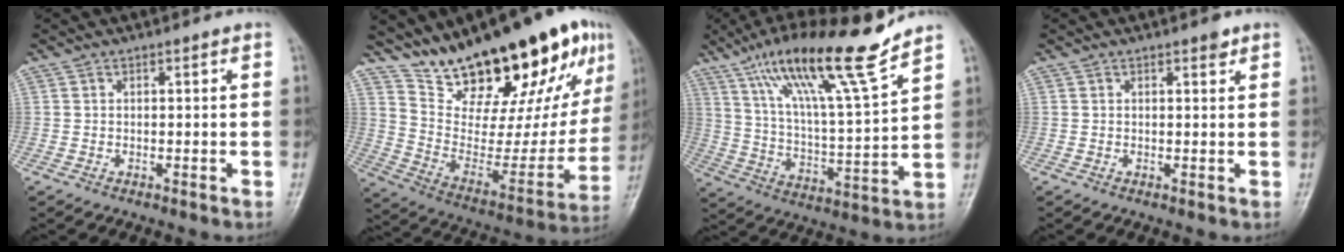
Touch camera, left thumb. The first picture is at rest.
{"total": 29.1, "force": [19.5, 10.8, 18.7], "torque": [-0.245, -0.080, 0.311]}
{"total": 19.0, "force": [13.4, 1.9, 13.3], "torque": [-0.213, -0.064, 0.234]}
{"total": 1.4, "force": [1.0, 0.6, 0.9], "torque": [-0.006, -0.004, 0.011]}